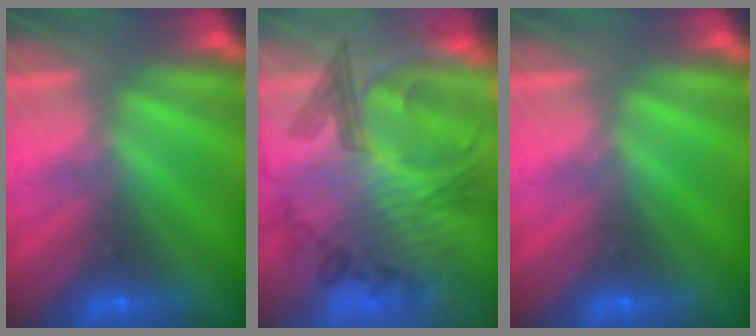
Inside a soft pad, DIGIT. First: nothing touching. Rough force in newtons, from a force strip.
{"total": 6.4}
{"total": 0.0}